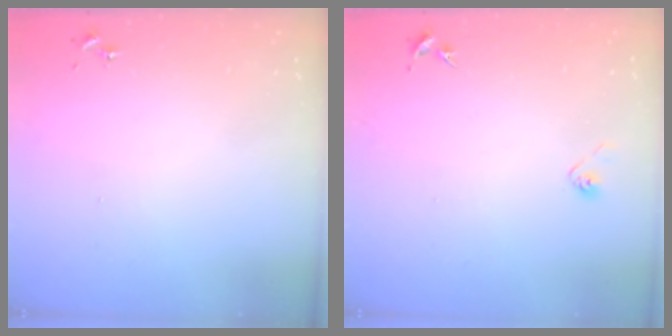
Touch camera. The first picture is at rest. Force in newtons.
{"total": 2.9, "press": 2.8, "slide": 0.8}